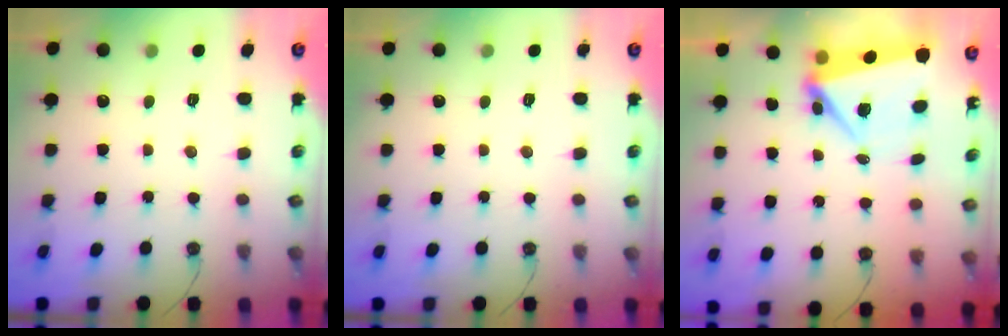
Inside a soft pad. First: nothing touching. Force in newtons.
{"total": 0.0}
{"total": 7.1, "press": 7.1, "slide": 0.3}